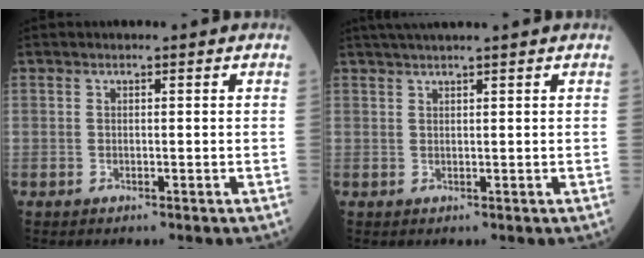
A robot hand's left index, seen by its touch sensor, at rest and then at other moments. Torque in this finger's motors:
{"motor_torque": [0.24, -0.13, -0.04, 0.00]}